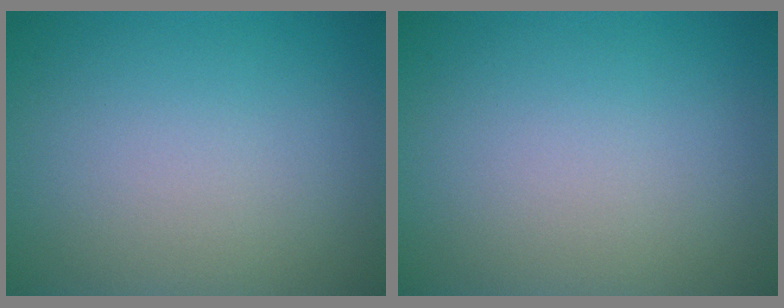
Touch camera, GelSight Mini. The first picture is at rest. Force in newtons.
{"total": 0.0}